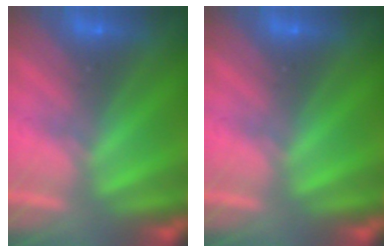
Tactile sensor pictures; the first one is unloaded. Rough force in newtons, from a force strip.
{"total": 0.0}